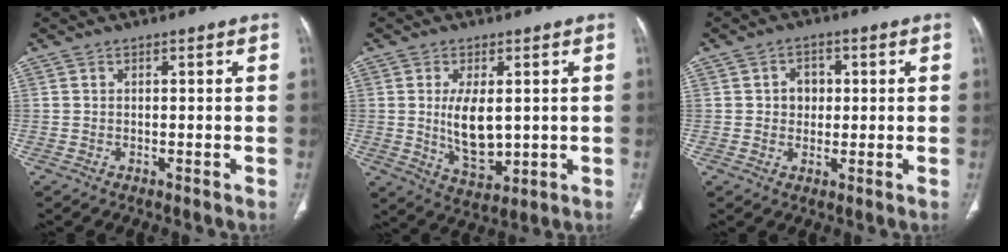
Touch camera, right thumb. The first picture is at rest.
{"total": 9.3, "force": [0.7, 4.7, 8.0], "torque": [-0.127, -0.022, 0.026]}
{"total": 4.2, "force": [0.6, 3.5, 2.2], "torque": [-0.008, 0.004, 0.007]}